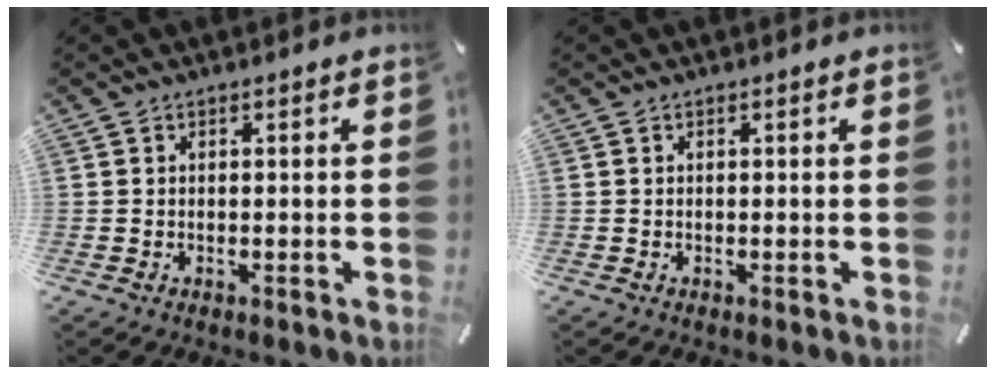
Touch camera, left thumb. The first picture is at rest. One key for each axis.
{"total": 0.0}